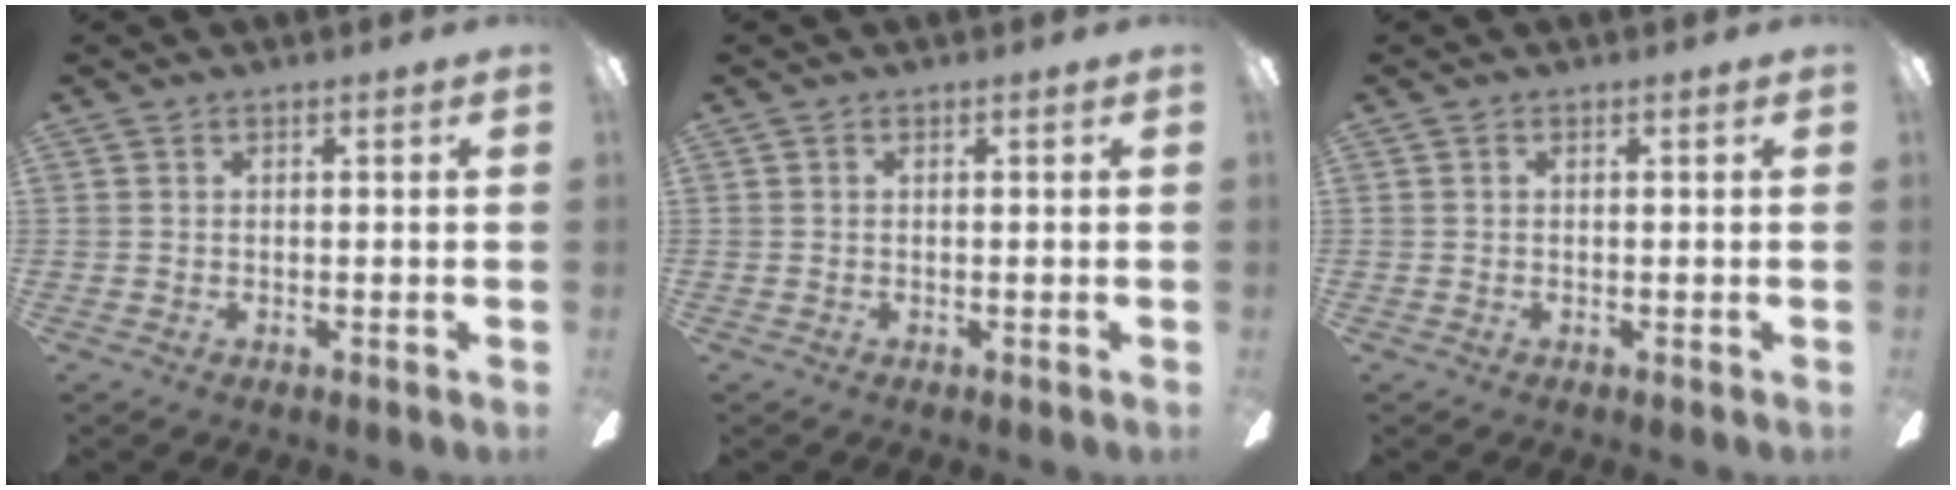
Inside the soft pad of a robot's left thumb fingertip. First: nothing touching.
{"total": 0.0}
{"total": 0.0}